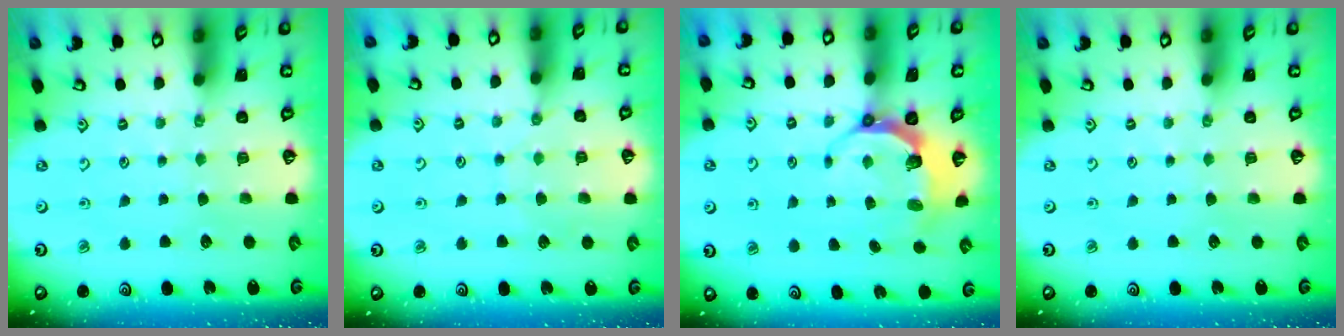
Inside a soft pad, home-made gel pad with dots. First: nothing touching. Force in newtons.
{"total": 4.3, "press": 4.2, "slide": 0.5}
{"total": 6.0, "press": 4.9, "slide": 3.6}
{"total": 0.0}